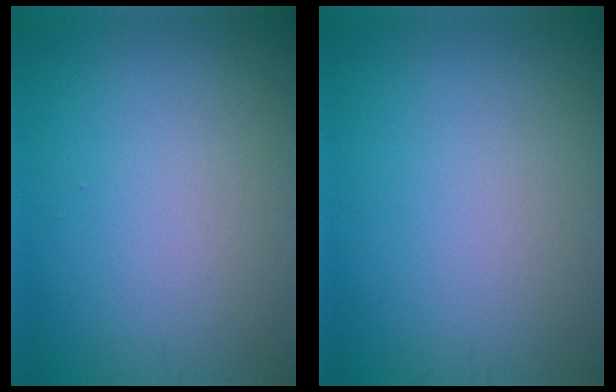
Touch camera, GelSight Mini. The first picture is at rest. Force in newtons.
{"total": 0.0}